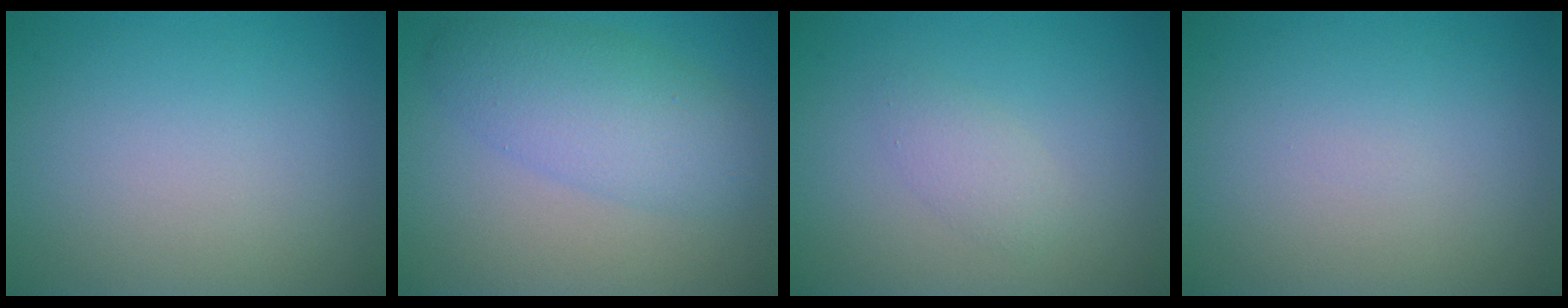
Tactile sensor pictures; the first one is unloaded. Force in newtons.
{"total": 5.0, "press": 5.0, "slide": 0.1}
{"total": 1.6, "press": 1.6, "slide": 0.1}
{"total": 0.0}